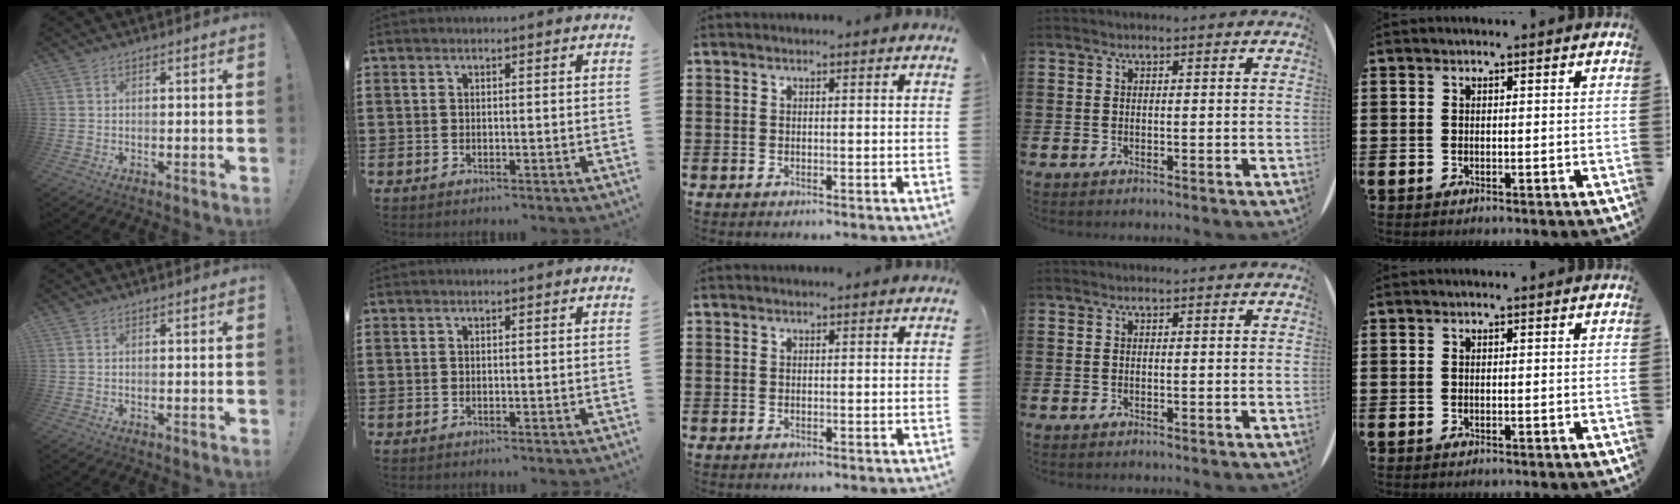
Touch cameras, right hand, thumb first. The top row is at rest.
{}